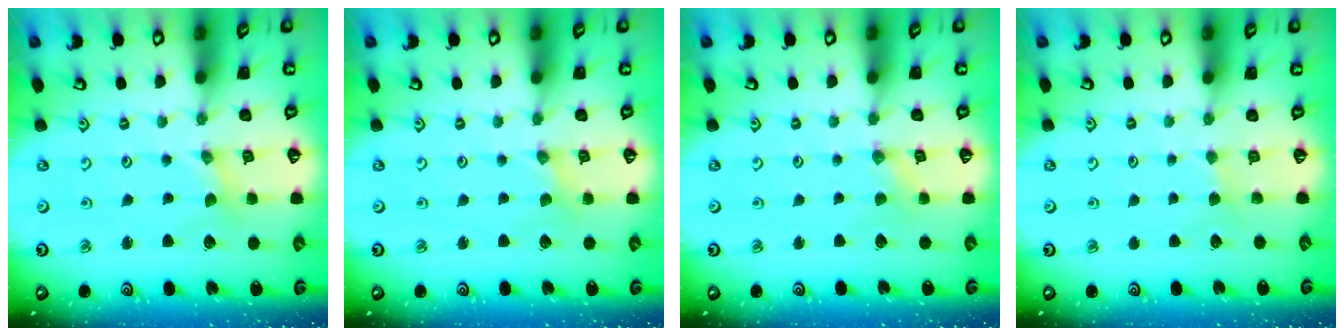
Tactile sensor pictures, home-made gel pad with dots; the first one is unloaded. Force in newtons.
{"total": 0.0}
{"total": 0.0}
{"total": 2.2, "press": 2.2, "slide": 0.4}